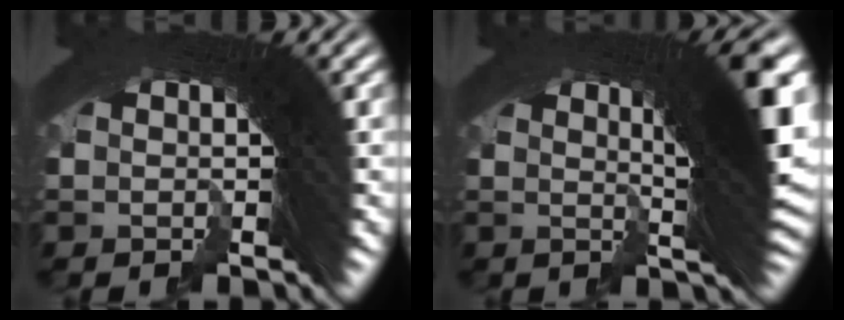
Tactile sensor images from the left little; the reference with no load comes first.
{"total": 9.7, "force": [2.5, 2.2, 9.1], "torque": [-0.111, 0.015, 0.031]}